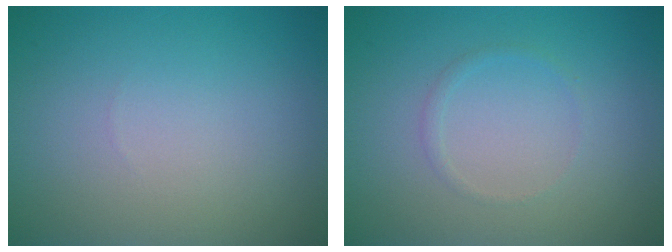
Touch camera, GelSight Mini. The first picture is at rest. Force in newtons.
{"total": 0.7, "press": 0.7, "slide": 0.0}